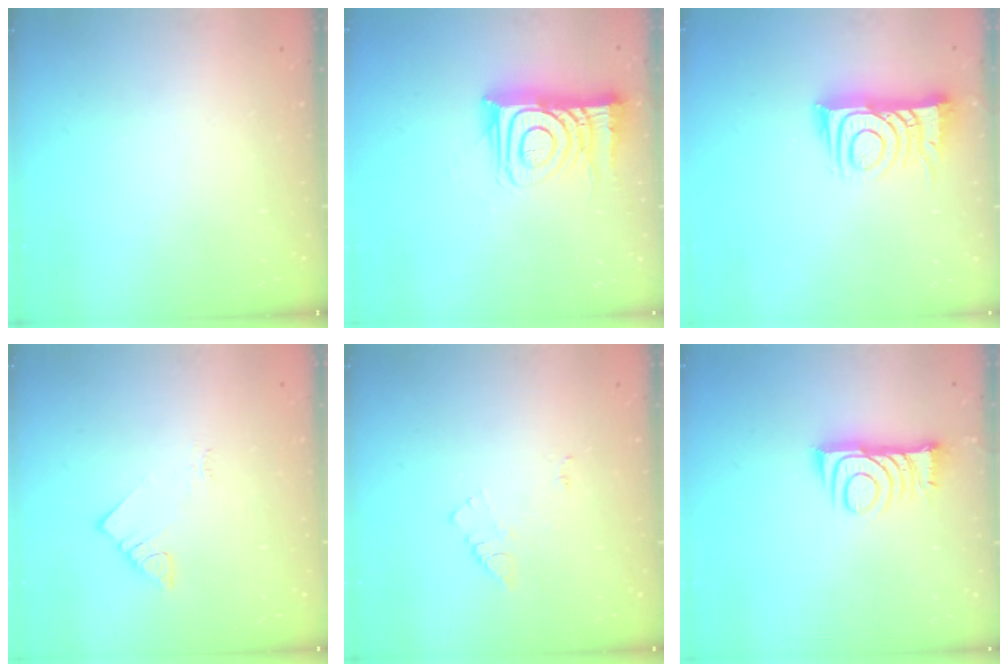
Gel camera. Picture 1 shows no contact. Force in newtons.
{"total": 13.6, "press": 13.6, "slide": 1.0}
{"total": 10.6, "press": 10.5, "slide": 1.1}
{"total": 4.0, "press": 3.9, "slide": 0.3}
{"total": 6.2, "press": 6.2, "slide": 0.8}
{"total": 9.2, "press": 9.2, "slide": 0.3}